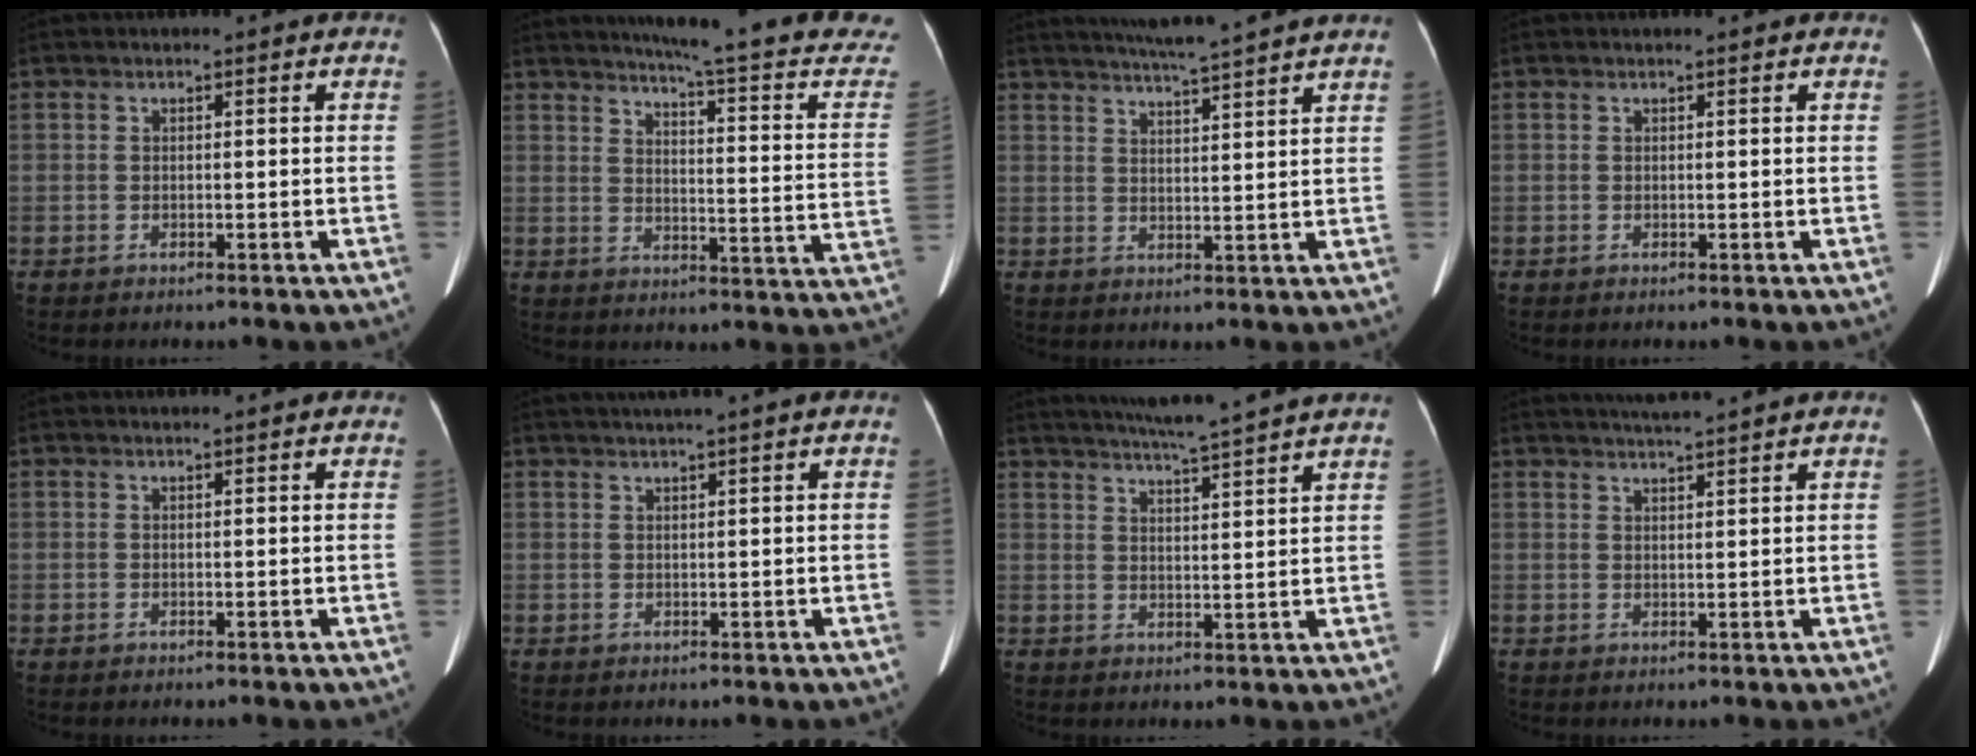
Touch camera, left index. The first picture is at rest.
{"total": 21.9, "force": [19.6, 0.5, 9.9], "torque": [-0.129, -0.080, 0.223]}
{"total": 11.6, "force": [10.3, -1.3, 5.2], "torque": [-0.089, 0.008, 0.139]}
{"total": 0.9, "force": [0.9, 0.0, 0.3], "torque": [-0.009, 0.008, 0.010]}
{"total": 2.6, "force": [2.5, 0.2, 0.8], "torque": [-0.013, 0.015, 0.026]}
{"total": 4.8, "force": [3.9, -1.1, 2.5], "torque": [-0.034, 0.022, 0.057]}
{"total": 13.1, "force": [11.6, -1.4, 5.9], "torque": [-0.102, 0.000, 0.156]}
{"total": 6.3, "force": [5.7, -1.0, 2.4], "torque": [-0.041, 0.017, 0.083]}